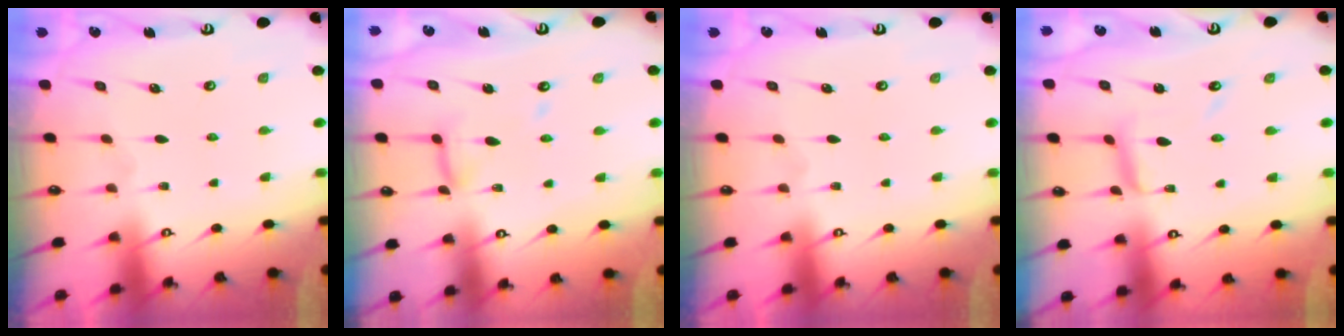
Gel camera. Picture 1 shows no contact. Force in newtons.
{"total": 9.5, "press": 9.5, "slide": 0.8}
{"total": 0.0}
{"total": 6.3, "press": 6.3, "slide": 0.3}